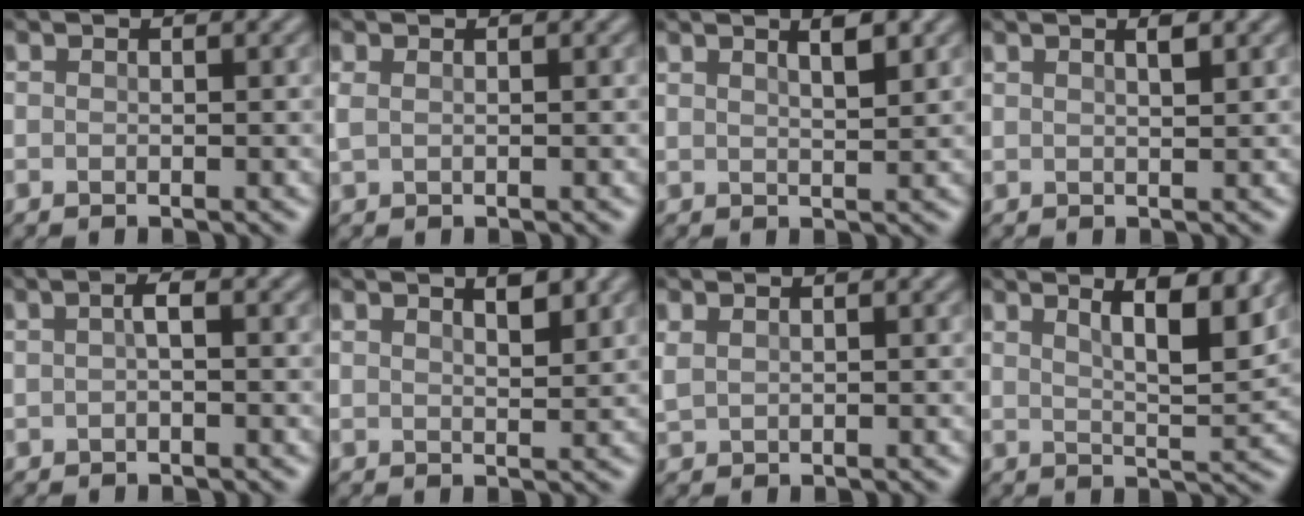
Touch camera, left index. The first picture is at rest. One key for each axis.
{"total": 1.1, "fx": 0.5, "fy": 0.5, "fz": 0.8, "tx": -0.026, "ty": 0.000, "tz": 0.010}
{"total": 2.4, "fx": 1.5, "fy": 0.6, "fz": 1.7, "tx": -0.017, "ty": 0.006, "tz": 0.016}
{"total": 1.2, "fx": 0.8, "fy": 0.3, "fz": 0.9, "tx": -0.017, "ty": 0.002, "tz": 0.012}
{"total": 1.1, "fx": -0.1, "fy": 0.3, "fz": 1.1, "tx": -0.025, "ty": 0.004, "tz": -0.004}
{"total": 2.2, "fx": 1.6, "fy": 0.5, "fz": 1.4, "tx": -0.019, "ty": 0.000, "tz": 0.024}
{"total": 1.3, "fx": 0.7, "fy": 0.7, "fz": 0.8, "tx": -0.029, "ty": 0.001, "tz": 0.019}
{"total": 6.1, "fx": 3.6, "fy": 1.5, "fz": 4.7, "tx": -0.062, "ty": 0.005, "tz": 0.049}